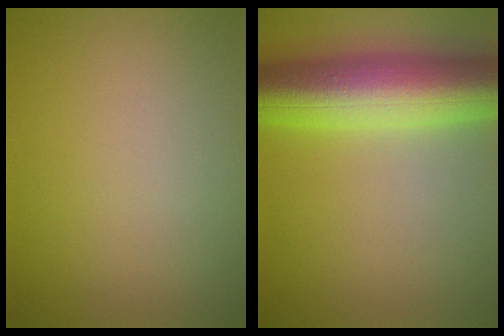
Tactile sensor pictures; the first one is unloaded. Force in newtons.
{"total": 10.7, "press": 10.6, "slide": 0.2}